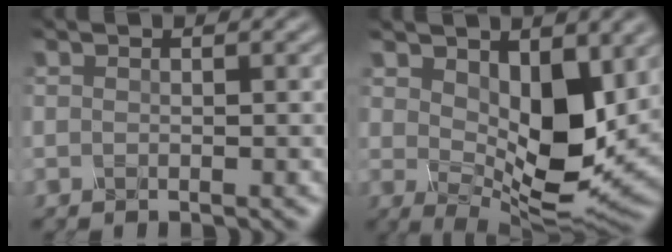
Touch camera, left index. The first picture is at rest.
{"total": 7.8, "force": [1.8, 4.0, 6.5], "torque": [-0.118, -0.011, 0.040]}